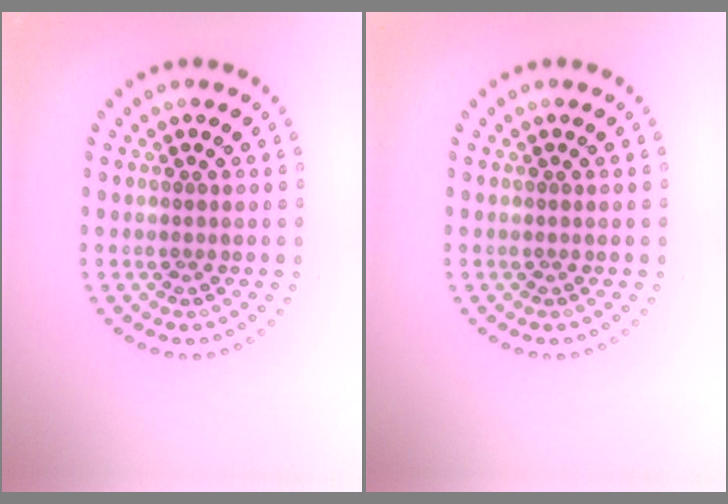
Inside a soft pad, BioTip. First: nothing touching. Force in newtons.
{"total": 0.0}